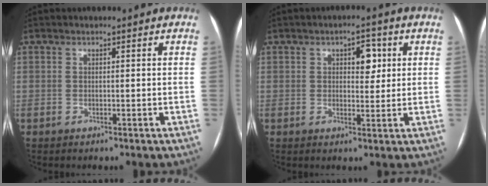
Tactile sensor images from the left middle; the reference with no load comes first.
{"total": 4.1, "force": [1.4, 2.1, 3.2], "torque": [-0.043, 0.011, 0.020]}